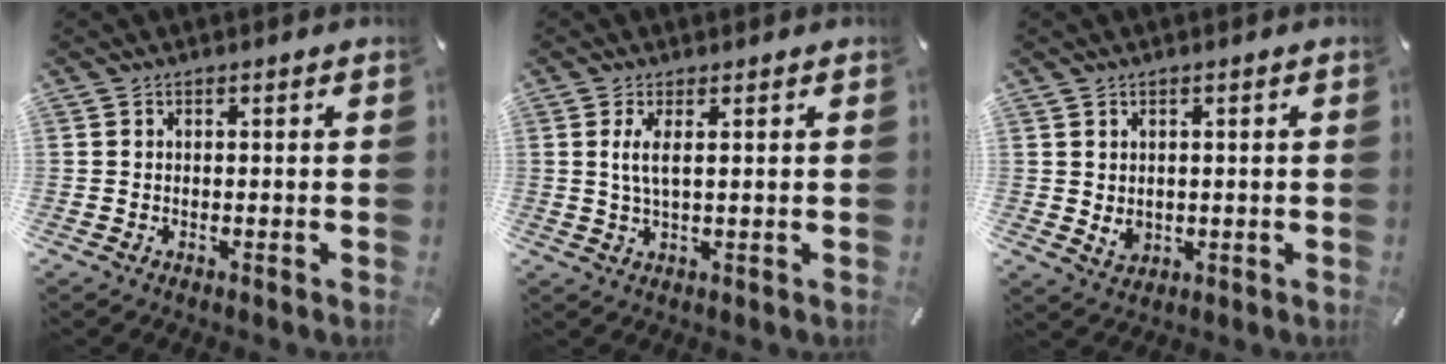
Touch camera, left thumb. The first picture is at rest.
{"total": 4.0, "force": [1.2, 0.9, 3.8], "torque": [-0.084, -0.005, 0.017]}
{"total": 3.0, "force": [0.8, 2.6, 1.2], "torque": [-0.007, -0.004, 0.014]}